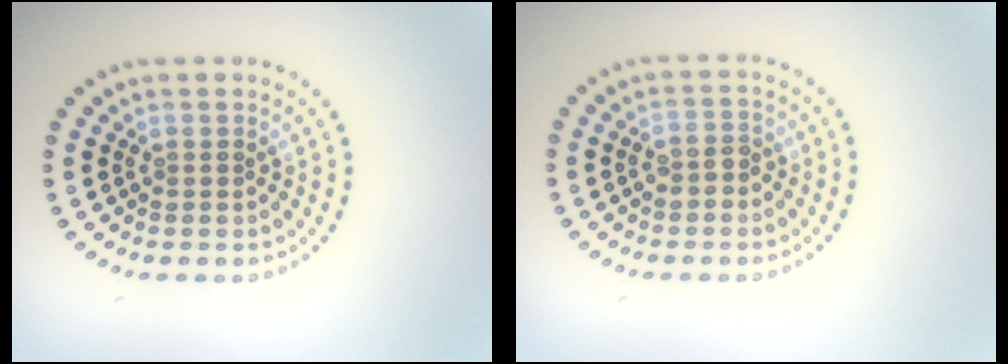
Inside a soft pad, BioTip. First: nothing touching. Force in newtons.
{"total": 1.6, "press": 1.5, "slide": 0.5}